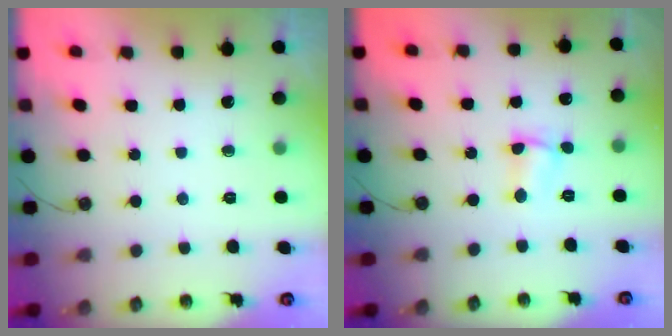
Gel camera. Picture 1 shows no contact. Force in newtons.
{"total": 2.1, "press": 2.0, "slide": 0.5}